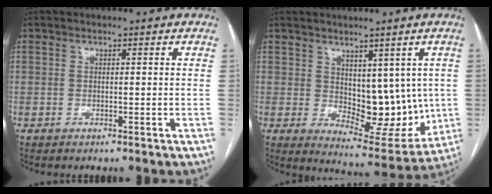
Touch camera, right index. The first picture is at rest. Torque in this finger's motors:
{"motor_torque": [1.01, 0.92, 0.14, 0.03]}